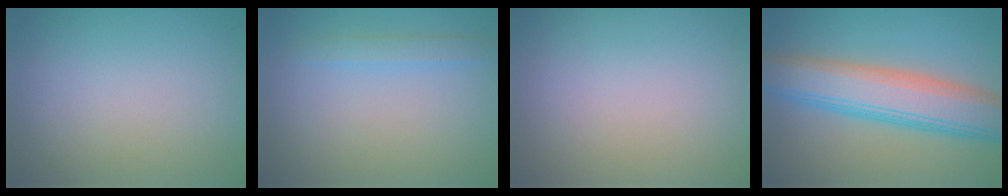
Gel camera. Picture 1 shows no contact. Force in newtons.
{"total": 1.5, "press": 1.5, "slide": 0.2}
{"total": 0.0}
{"total": 8.3, "press": 8.3, "slide": 0.6}